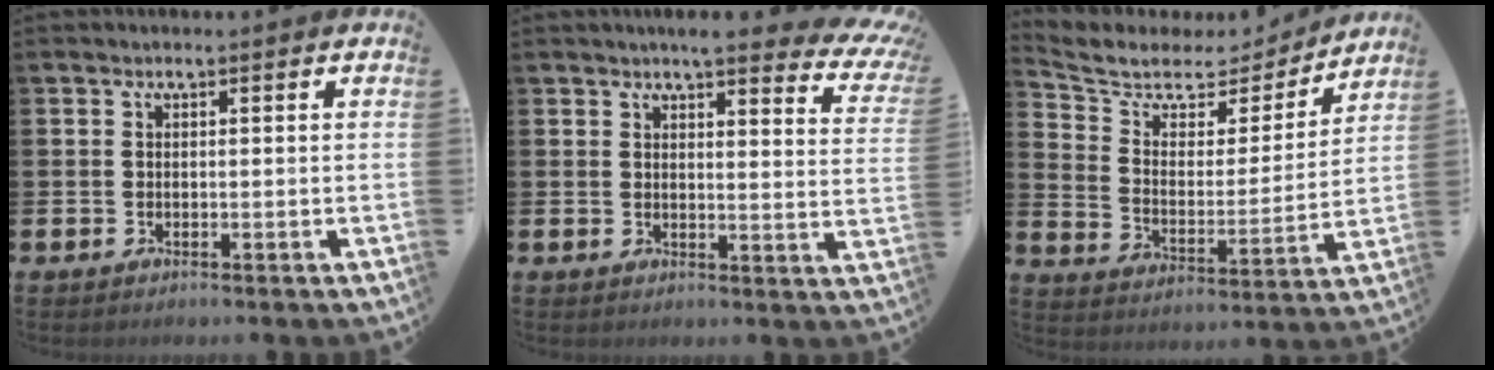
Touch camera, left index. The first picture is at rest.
{"total": 4.9, "force": [4.6, 0.8, 1.7], "torque": [-0.019, -0.035, 0.074]}
{"total": 6.2, "force": [5.1, 3.1, 1.5], "torque": [-0.067, -0.039, 0.081]}